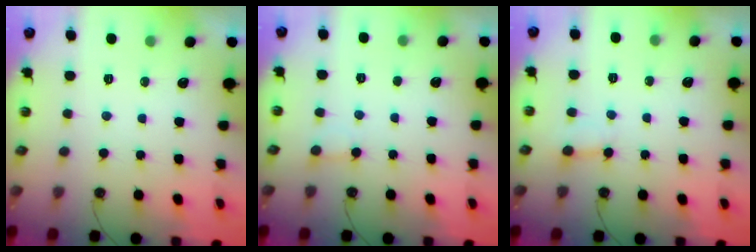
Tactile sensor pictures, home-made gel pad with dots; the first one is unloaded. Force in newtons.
{"total": 1.9, "press": 1.9, "slide": 0.2}
{"total": 2.6, "press": 2.6, "slide": 0.1}